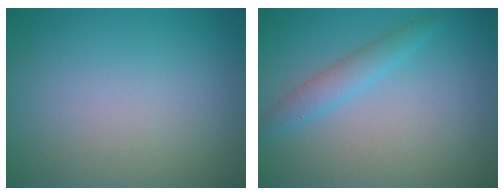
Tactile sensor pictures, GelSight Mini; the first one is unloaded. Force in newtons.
{"total": 2.0, "press": 2.0, "slide": 0.1}